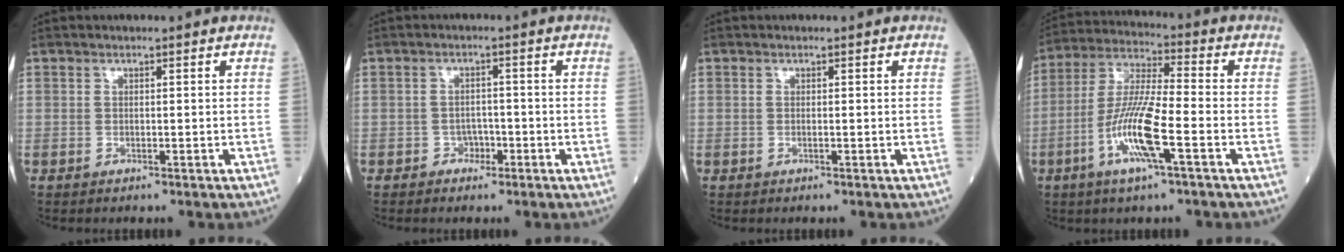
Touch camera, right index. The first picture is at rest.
{"total": 2.2, "force": [-1.2, 1.6, 0.7], "torque": [-0.006, 0.008, -0.021]}
{"total": 0.0}
{"total": 11.7, "force": [-4.2, 0.9, 10.9], "torque": [-0.223, -0.005, -0.085]}